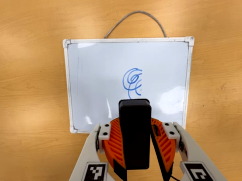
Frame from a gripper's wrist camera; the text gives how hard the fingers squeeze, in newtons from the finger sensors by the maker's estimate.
{"total": 9.0, "left": 8.9, "right": 9.1}